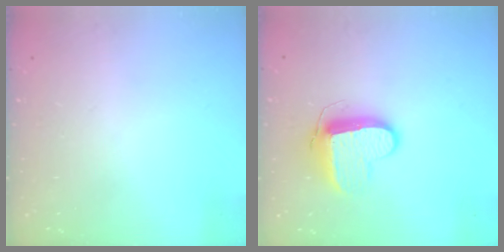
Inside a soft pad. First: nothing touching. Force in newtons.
{"total": 10.4, "press": 10.4, "slide": 0.5}